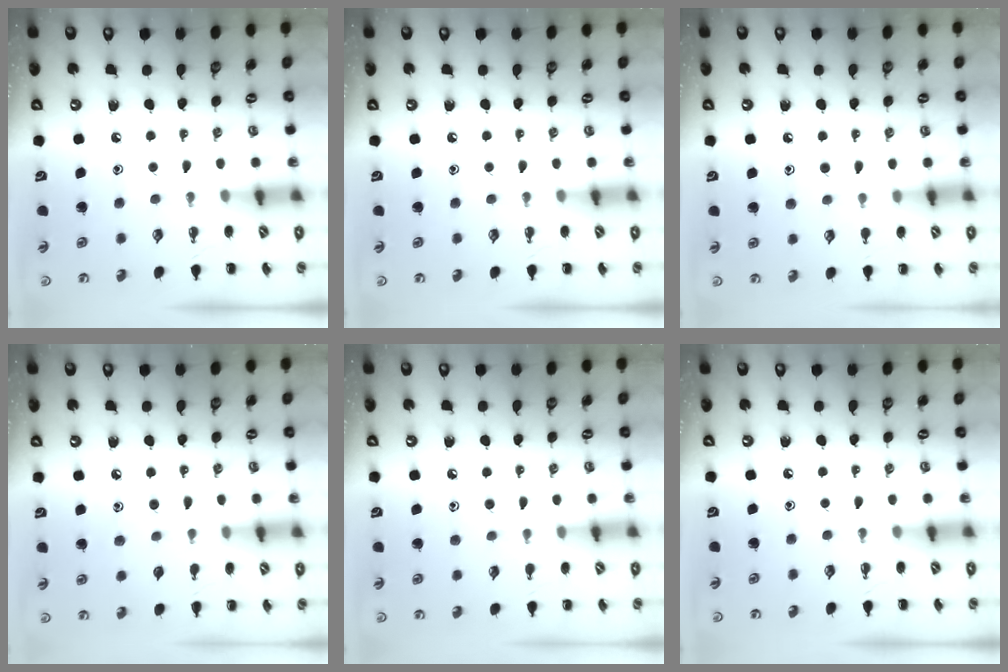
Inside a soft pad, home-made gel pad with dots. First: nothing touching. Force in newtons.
{"total": 0.0}
{"total": 6.6, "press": 6.2, "slide": 2.3}
{"total": 5.9, "press": 5.7, "slide": 1.6}
{"total": 6.0, "press": 5.7, "slide": 2.0}
{"total": 0.0}